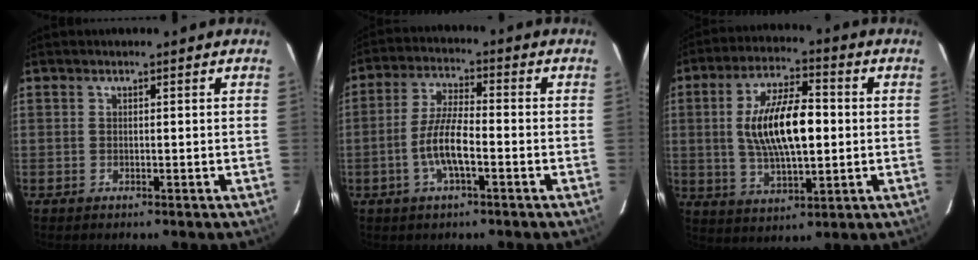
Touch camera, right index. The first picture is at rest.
{"total": 7.7, "force": [-2.8, 1.9, 6.9], "torque": [-0.142, 0.003, -0.054]}
{"total": 14.4, "force": [0.6, 5.7, 13.2], "torque": [-0.247, 0.006, 0.015]}